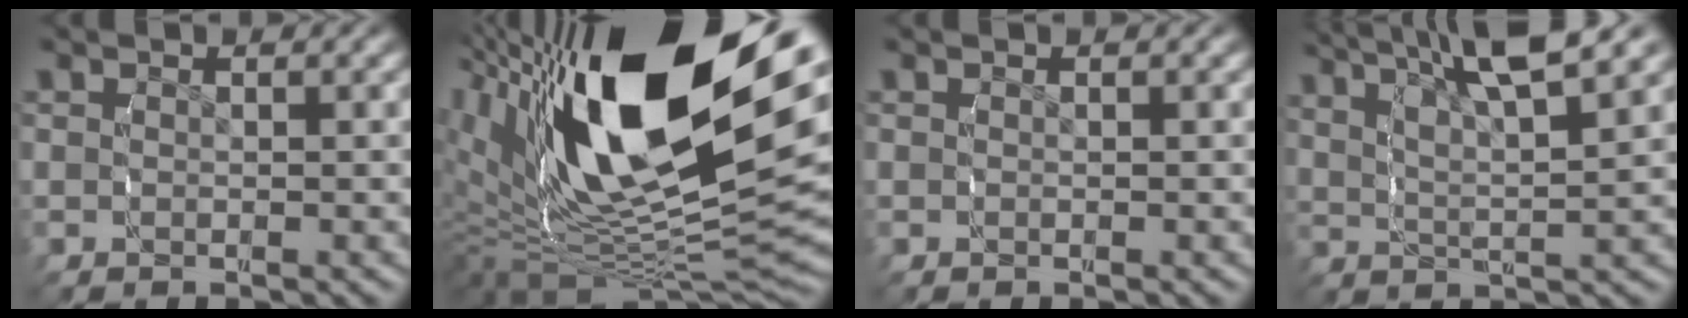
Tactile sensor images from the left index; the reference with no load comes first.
{"total": 20.2, "force": [3.4, 10.2, 17.0], "torque": [-0.294, -0.001, 0.062]}
{"total": 0.0}
{"total": 7.5, "force": [4.6, 2.2, 5.5], "torque": [-0.088, 0.014, 0.067]}